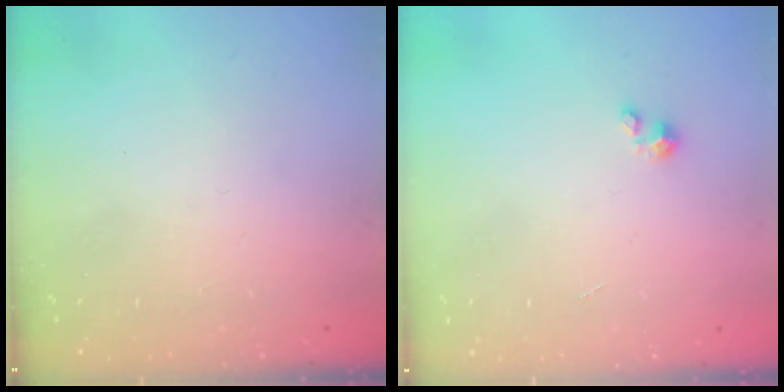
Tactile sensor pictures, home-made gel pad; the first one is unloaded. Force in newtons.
{"total": 0.8, "press": 0.7, "slide": 0.3}